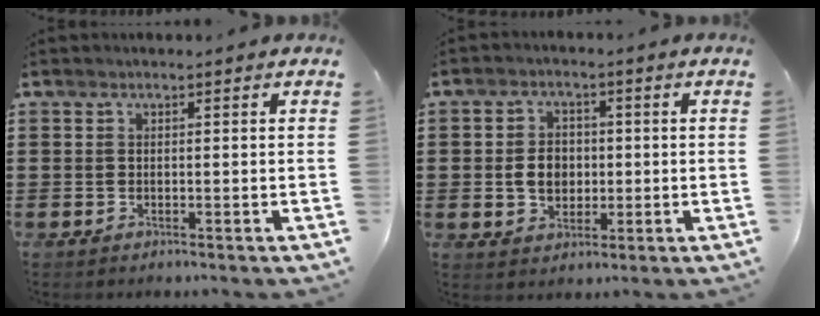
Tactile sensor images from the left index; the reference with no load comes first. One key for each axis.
{"total": 5.0, "fx": -0.3, "fy": 3.8, "fz": 3.2, "tx": -0.069, "ty": 0.005, "tz": -0.012}